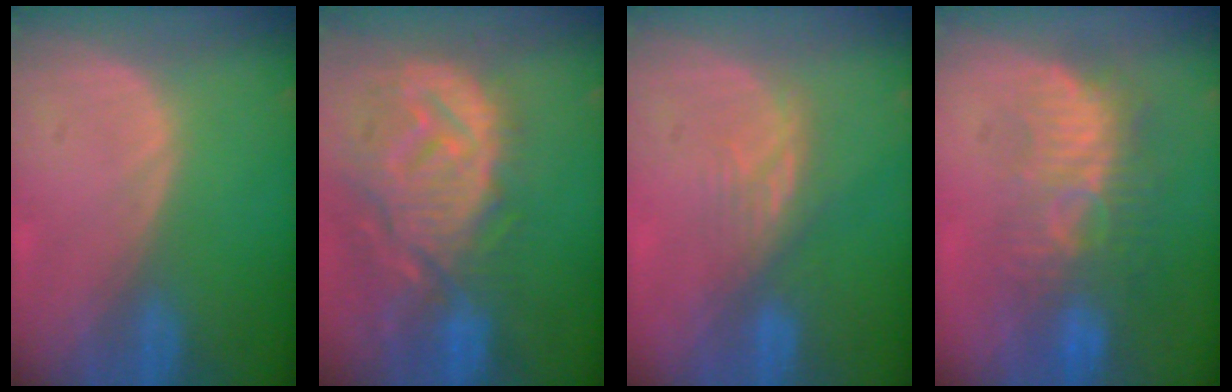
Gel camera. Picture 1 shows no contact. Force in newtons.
{"total": 13.3, "press": 11.6, "slide": 6.4}
{"total": 4.0, "press": 3.7, "slide": 1.4}
{"total": 9.1, "press": 8.5, "slide": 3.3}